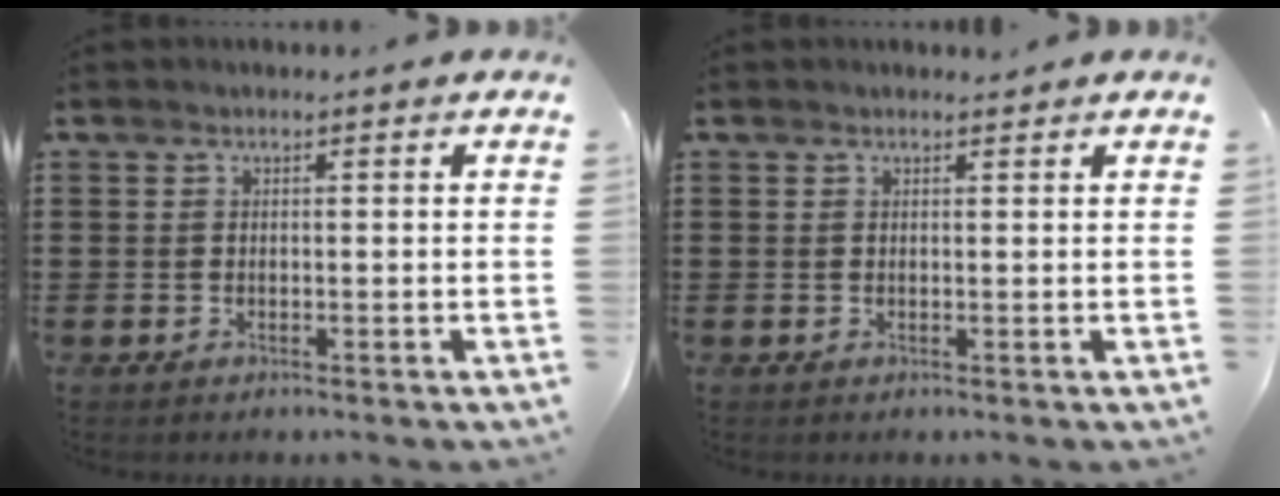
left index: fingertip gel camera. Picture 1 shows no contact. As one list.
[{"total": 0.5, "force": [0.5, 0.1, 0.1], "torque": [-0.004, 0.001, 0.011]}]